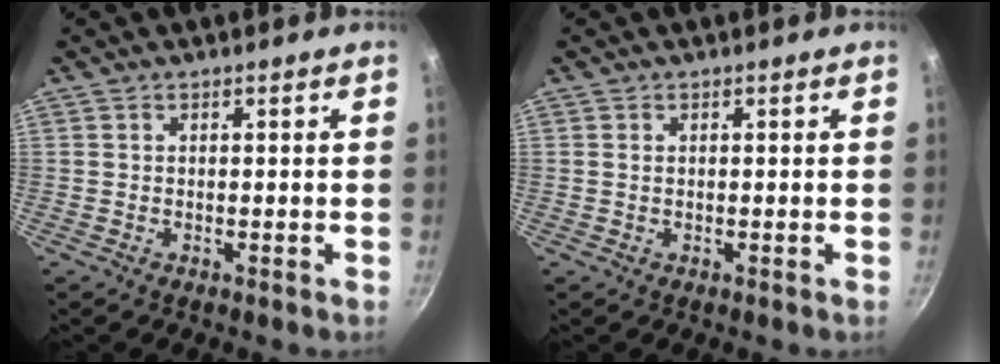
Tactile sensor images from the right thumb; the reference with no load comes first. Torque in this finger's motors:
{"motor_torque": [-0.07, -0.08, 0.12, 0.46, -0.02]}